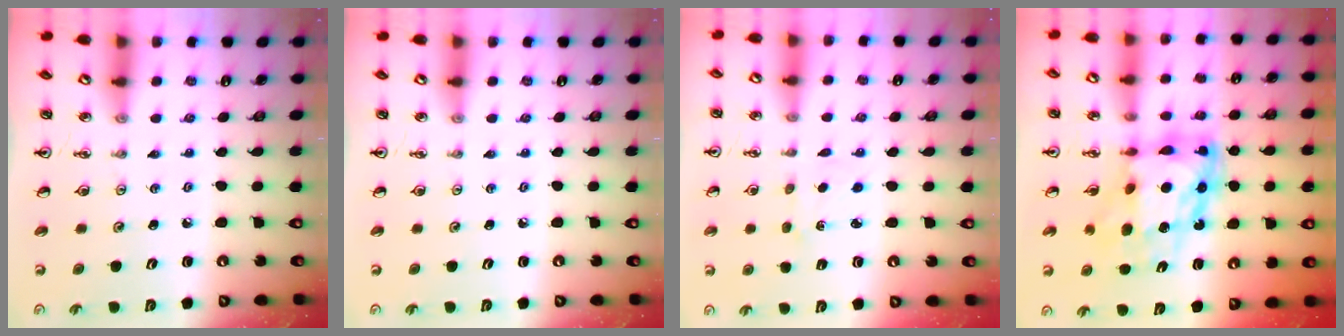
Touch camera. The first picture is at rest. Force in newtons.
{"total": 0.0}
{"total": 2.7, "press": 2.7, "slide": 0.4}
{"total": 13.6, "press": 13.5, "slide": 1.2}